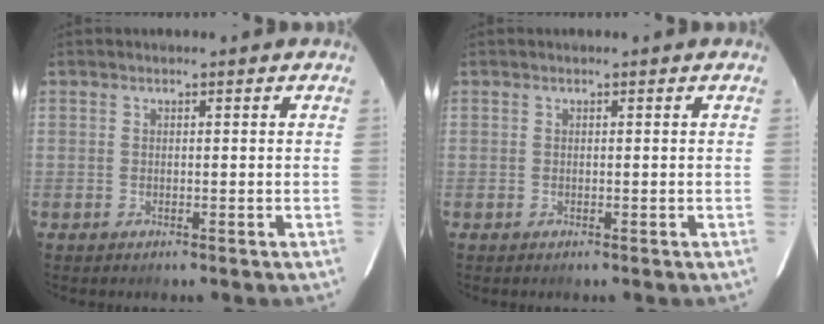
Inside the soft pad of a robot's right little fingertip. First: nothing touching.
{"total": 0.0}